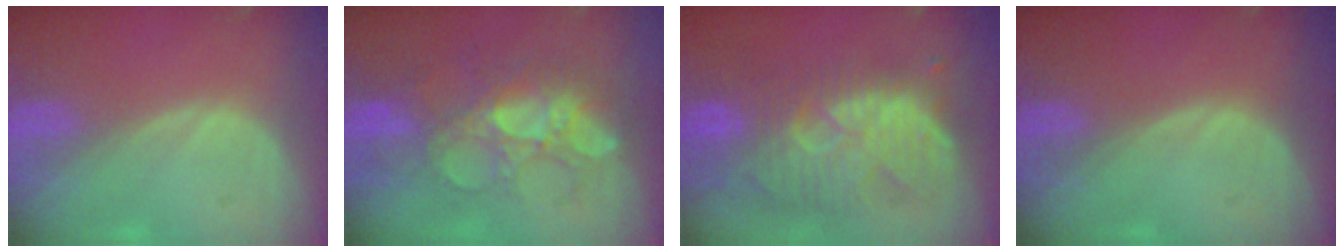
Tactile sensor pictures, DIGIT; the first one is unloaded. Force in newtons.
{"total": 8.8, "press": 8.7, "slide": 1.5}
{"total": 11.5, "press": 10.9, "slide": 3.7}
{"total": 0.0}